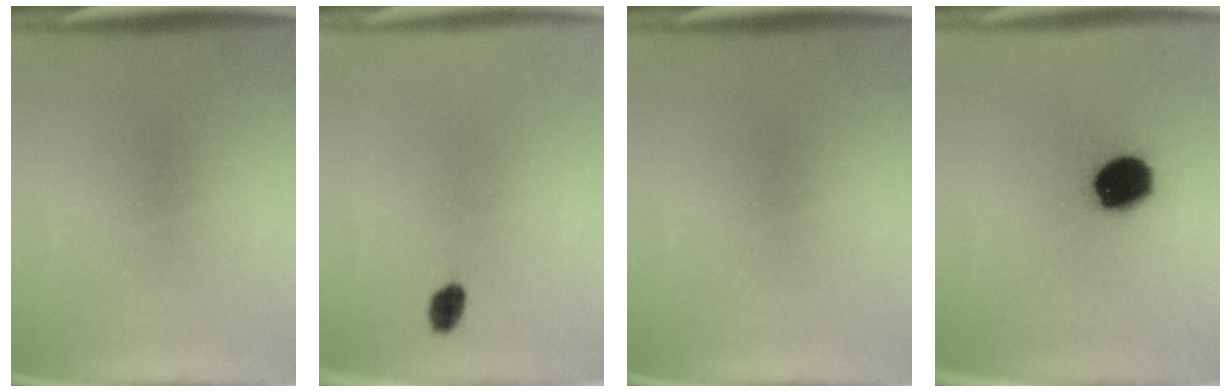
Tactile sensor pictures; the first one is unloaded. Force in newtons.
{"total": 2.1}
{"total": 0.0}
{"total": 13.7}